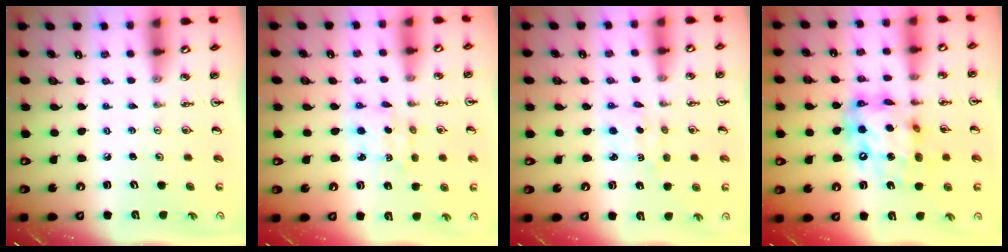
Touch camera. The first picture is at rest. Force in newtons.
{"total": 2.5, "press": 2.5, "slide": 0.3}
{"total": 2.4, "press": 2.4, "slide": 0.3}
{"total": 15.4, "press": 15.4, "slide": 1.2}